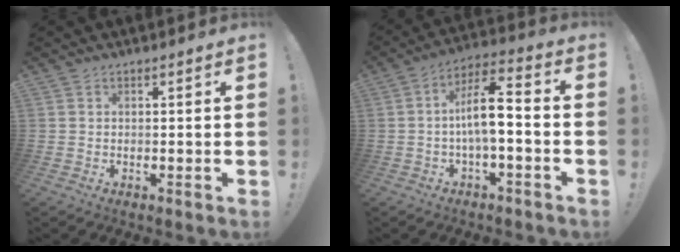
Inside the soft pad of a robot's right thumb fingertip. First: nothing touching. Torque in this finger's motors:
{"motor_torque": [0.32, 0.32, 0.38, 0.37, 0.12]}